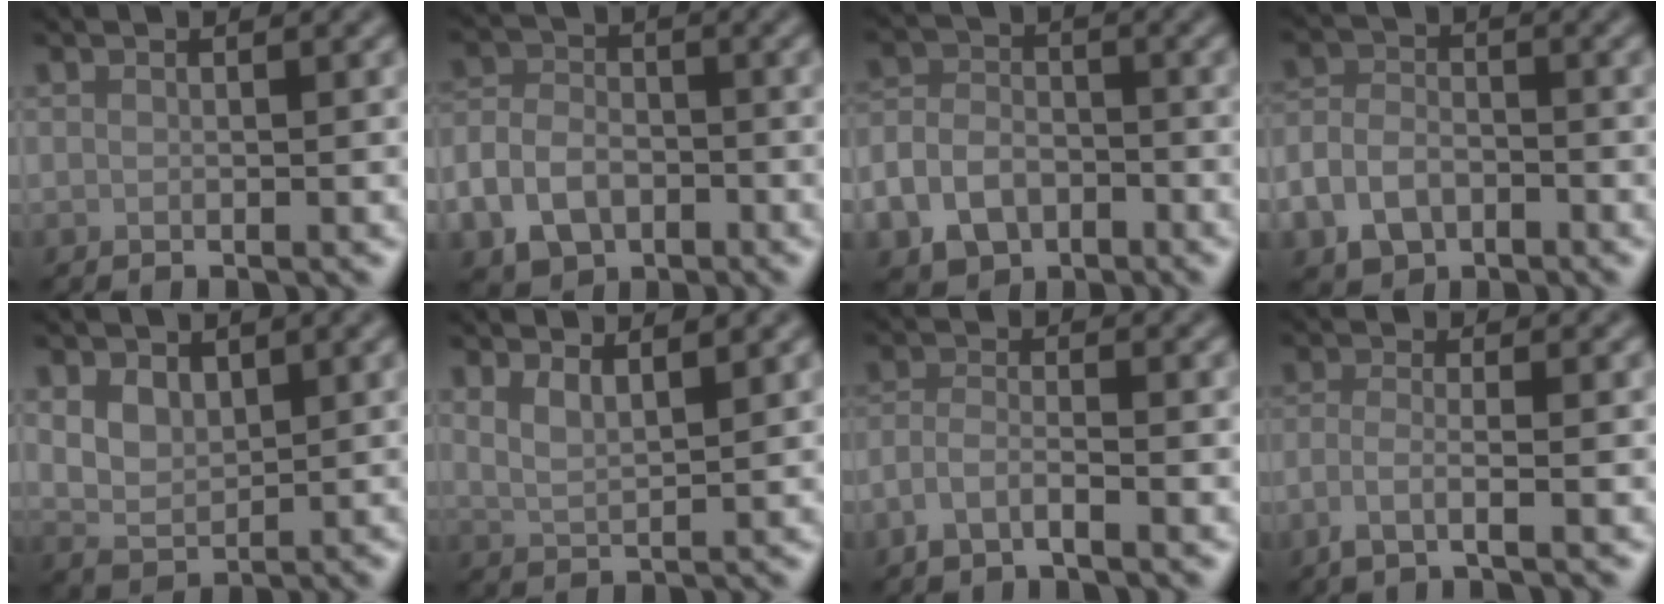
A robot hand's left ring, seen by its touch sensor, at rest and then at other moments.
{"total": 6.2, "force": [-2.9, 4.5, 3.2], "torque": [-0.058, -0.011, -0.057]}
{"total": 6.6, "force": [-3.6, 4.7, 3.0], "torque": [-0.051, -0.012, -0.066]}
{"total": 4.7, "force": [-2.5, 3.2, 2.4], "torque": [-0.051, -0.005, -0.052]}
{"total": 2.8, "force": [1.1, 1.9, 1.8], "torque": [-0.036, -0.004, 0.023]}
{"total": 2.7, "force": [2.0, 0.8, 1.7], "torque": [-0.027, -0.003, 0.038]}
{"total": 2.3, "force": [-1.4, 0.7, 1.6], "torque": [-0.035, 0.000, -0.036]}
{"total": 2.5, "force": [-1.1, 0.7, 2.1], "torque": [-0.033, -0.005, -0.037]}